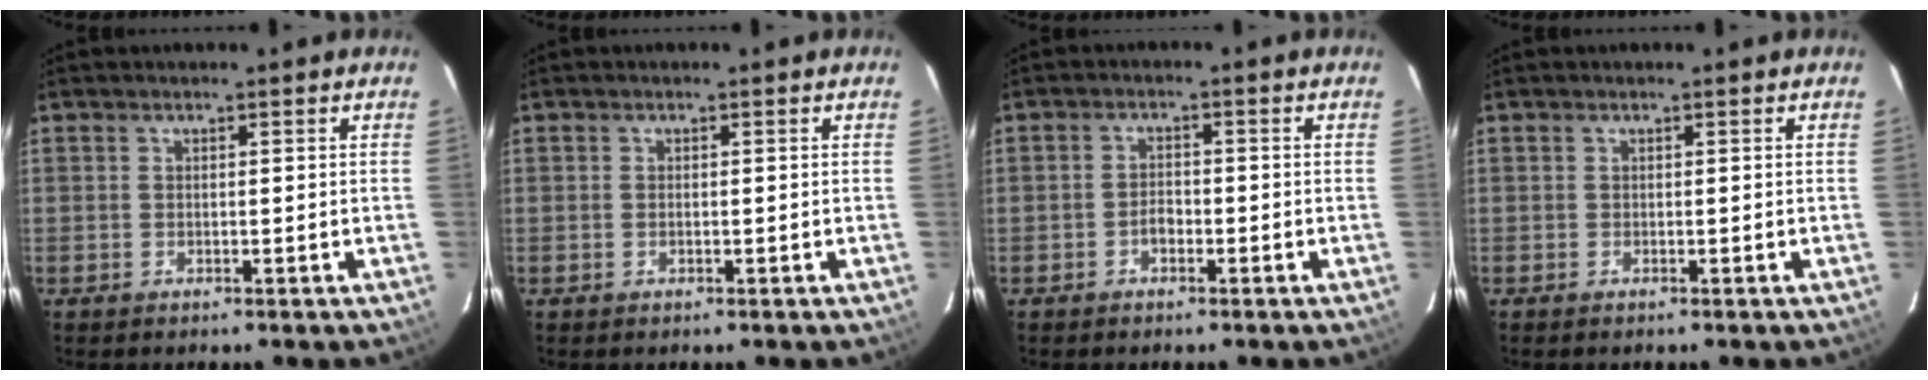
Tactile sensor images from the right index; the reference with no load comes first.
{"total": 0.5, "force": [-0.1, 0.2, 0.5], "torque": [-0.011, 0.001, -0.003]}
{"total": 2.1, "force": [-1.2, 1.3, 1.2], "torque": [-0.025, 0.006, -0.023]}
{"total": 0.0}